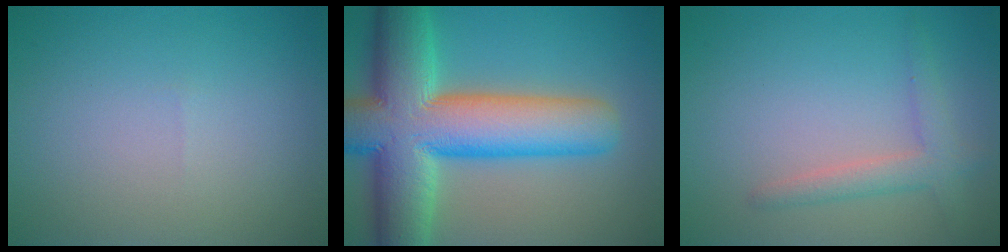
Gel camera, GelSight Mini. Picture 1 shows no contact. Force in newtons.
{"total": 14.4, "press": 14.3, "slide": 0.7}
{"total": 2.5, "press": 2.5, "slide": 0.1}